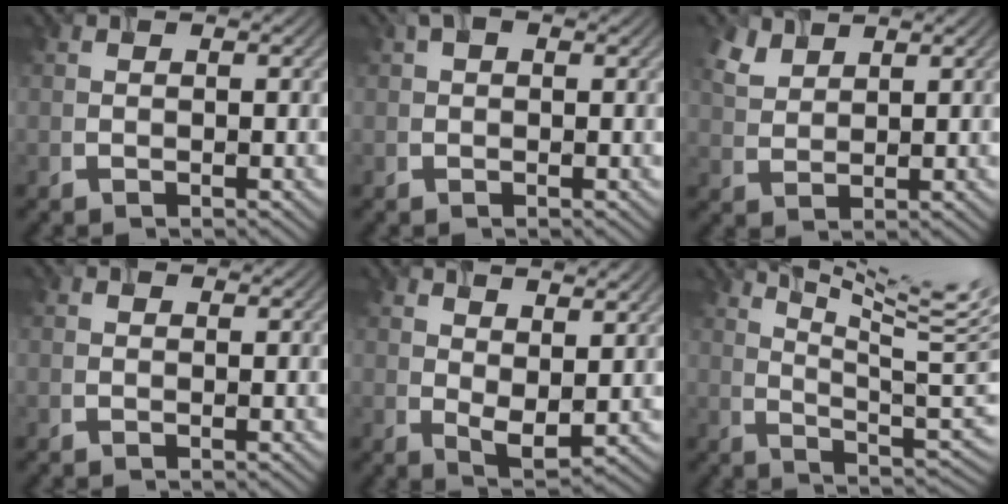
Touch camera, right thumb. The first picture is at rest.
{"total": 2.5, "force": [0.9, 1.4, 1.9], "torque": [-0.032, 0.011, 0.017]}
{"total": 3.3, "force": [2.5, 1.6, 1.6], "torque": [-0.044, 0.007, 0.063]}
{"total": 0.7, "force": [0.4, 0.6, 0.2], "torque": [0.000, 0.003, 0.003]}
{"total": 5.0, "force": [2.9, 2.2, 3.4], "torque": [-0.054, -0.003, 0.059]}
{"total": 13.3, "force": [8.0, 2.6, 10.2], "torque": [-0.173, 0.013, 0.118]}